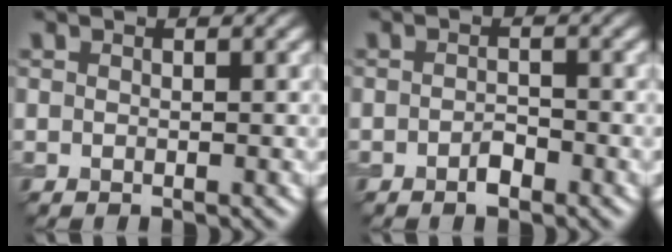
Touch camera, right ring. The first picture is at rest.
{"total": 1.5, "force": [-1.0, 0.6, 1.0], "torque": [-0.018, 0.001, -0.019]}